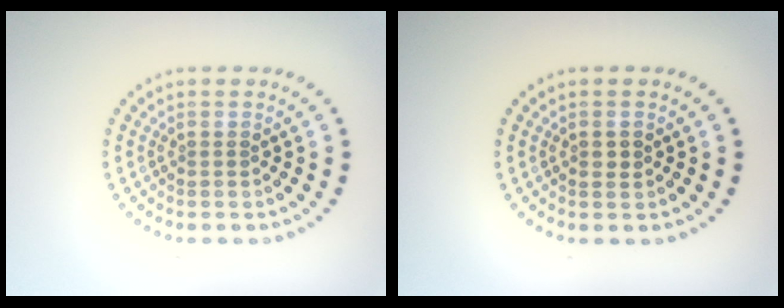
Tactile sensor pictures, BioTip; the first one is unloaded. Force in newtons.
{"total": 0.9, "press": 0.9, "slide": 0.2}